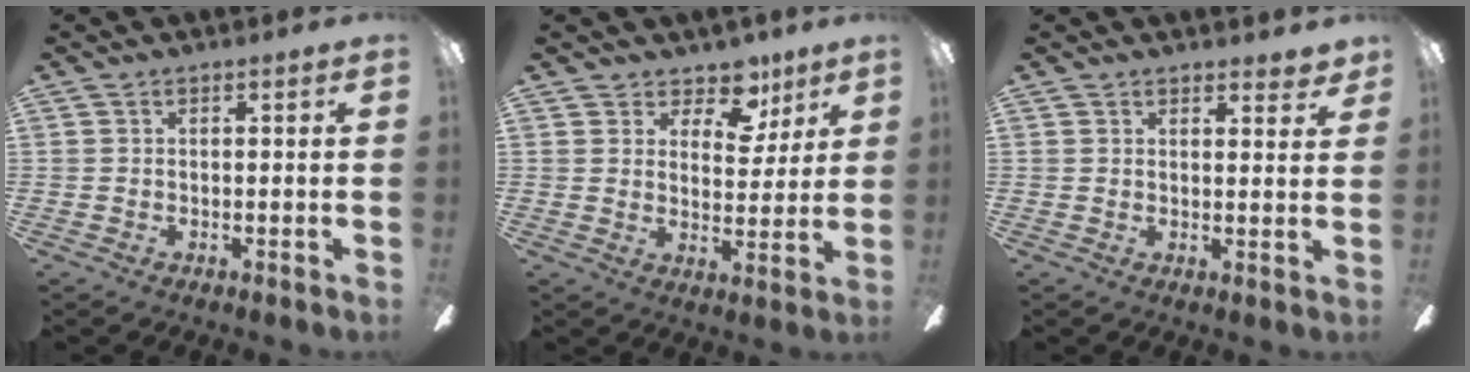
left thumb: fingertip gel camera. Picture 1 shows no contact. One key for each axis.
{"total": 8.9, "fx": 6.1, "fy": 5.4, "fz": 3.5, "tx": -0.045, "ty": -0.036, "tz": 0.111}
{"total": 2.4, "fx": 2.0, "fy": 0.5, "fz": 1.1, "tx": 0.000, "ty": -0.016, "tz": 0.032}